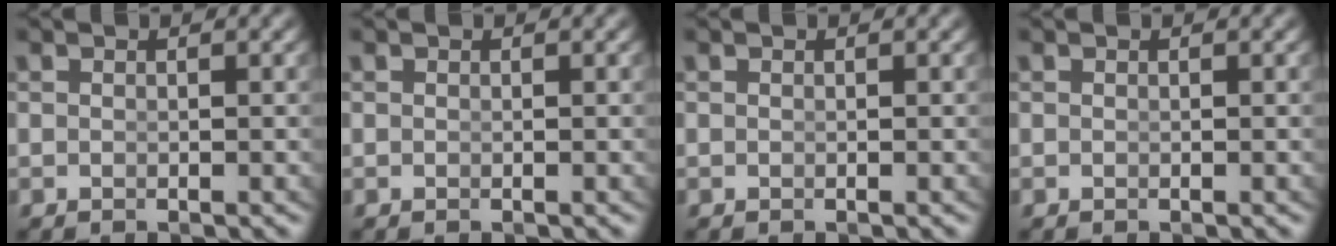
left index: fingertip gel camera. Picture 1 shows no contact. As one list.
[{"total": 0.0}, {"total": 0.0}, {"total": 0.0}]